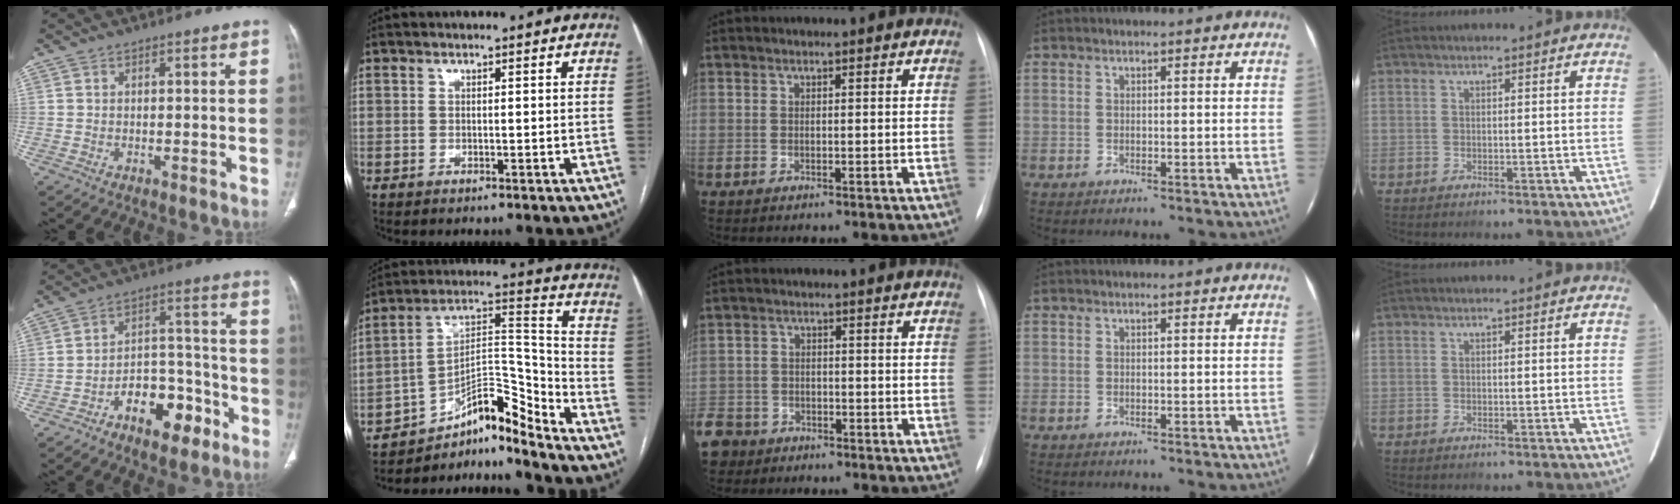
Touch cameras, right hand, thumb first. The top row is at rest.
{"thumb": {"total": 11.9, "force": [-6.7, 6.5, 7.3], "torque": [-0.082, 0.065, -0.104]}, "index": {"total": 10.2, "force": [-9.3, 1.4, 4.1], "torque": [-0.061, 0.064, -0.153]}, "middle": {"total": 8.3, "force": [-5.6, 6.1, 1.4], "torque": [-0.059, -0.004, -0.098]}}